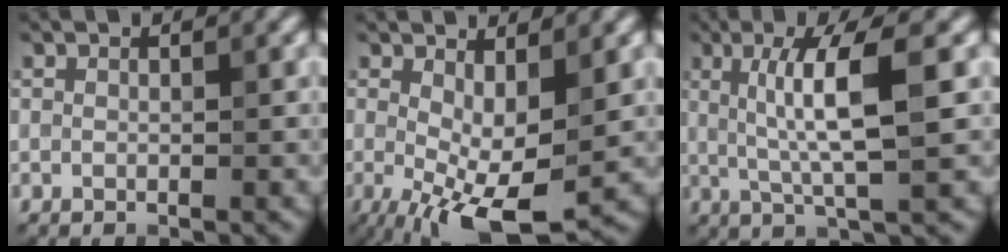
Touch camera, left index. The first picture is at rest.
{"total": 7.1, "force": [-1.0, 2.6, 6.6], "torque": [-0.123, -0.012, -0.017]}
{"total": 6.1, "force": [0.9, 0.9, 5.9], "torque": [-0.107, 0.007, 0.019]}